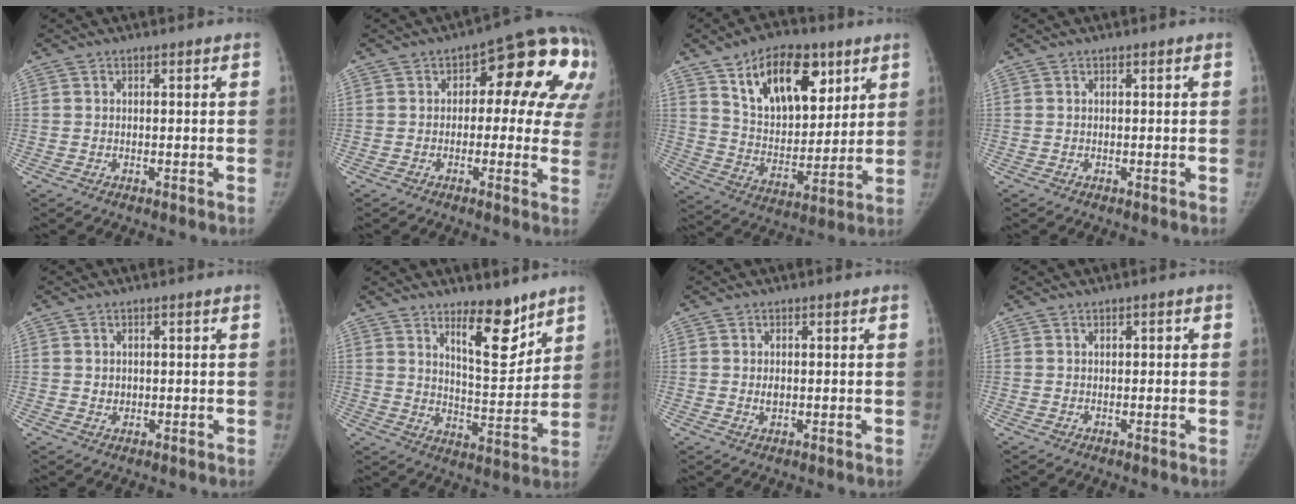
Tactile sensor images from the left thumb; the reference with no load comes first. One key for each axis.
{"total": 16.8, "fx": 4.2, "fy": 9.2, "fz": 13.5, "tx": -0.093, "ty": 0.015, "tz": 0.034}
{"total": 18.9, "fx": 9.6, "fy": 10.7, "fz": 12.3, "tx": -0.144, "ty": -0.045, "tz": 0.169}
{"total": 0.0}
{"total": 1.4, "fx": 0.2, "fy": 1.3, "fz": 0.5, "tx": -0.001, "ty": 0.000, "tz": 0.006}
{"total": 10.9, "fx": 7.5, "fy": 3.9, "fz": 6.8, "tx": -0.077, "ty": -0.068, "tz": 0.129}
{"total": 1.6, "fx": 0.0, "fy": 1.1, "fz": 1.2, "tx": -0.014, "ty": -0.001, "tz": 0.001}
{"total": 0.9, "fx": 0.2, "fy": 0.7, "fz": 0.5, "tx": -0.001, "ty": 0.002, "tz": 0.001}